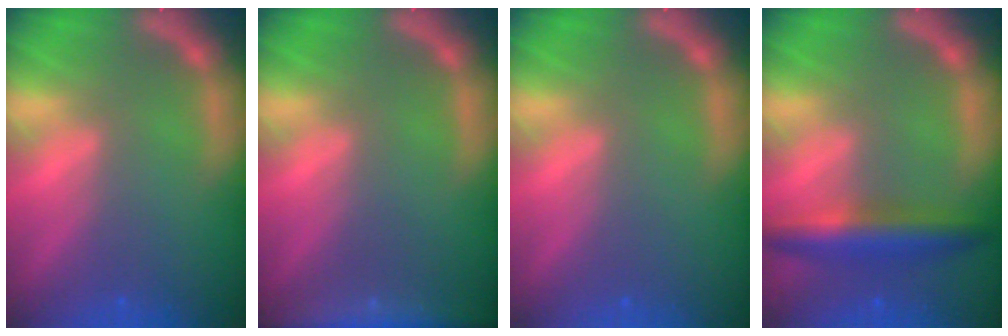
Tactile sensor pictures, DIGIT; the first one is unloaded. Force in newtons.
{"total": 7.4}
{"total": 0.0}
{"total": 5.0}